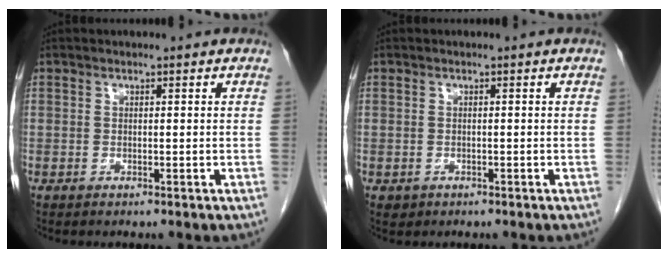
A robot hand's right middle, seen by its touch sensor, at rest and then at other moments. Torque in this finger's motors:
{"motor_torque": [0.47, -0.20, -0.02, -0.01]}